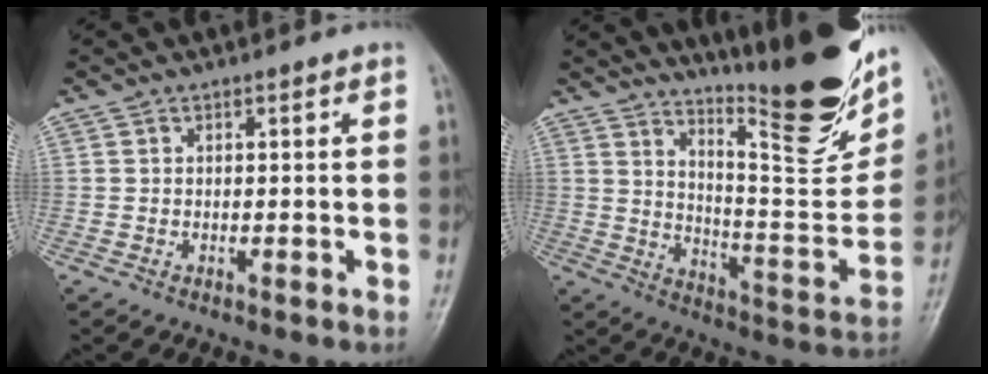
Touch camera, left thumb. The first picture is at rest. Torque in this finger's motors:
{"motor_torque": [0.61, 0.25, 1.03, -1.74, 0.07]}